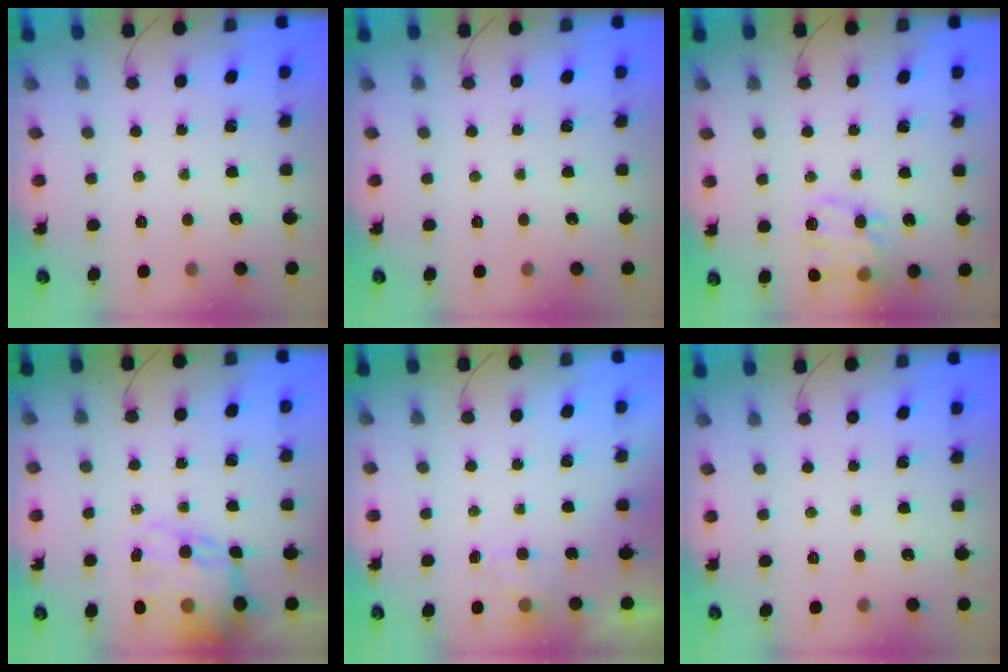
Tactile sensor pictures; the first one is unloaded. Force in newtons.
{"total": 0.0}
{"total": 15.9, "press": 15.8, "slide": 1.8}
{"total": 14.9, "press": 14.4, "slide": 3.7}
{"total": 2.0, "press": 1.4, "slide": 1.3}
{"total": 0.0}